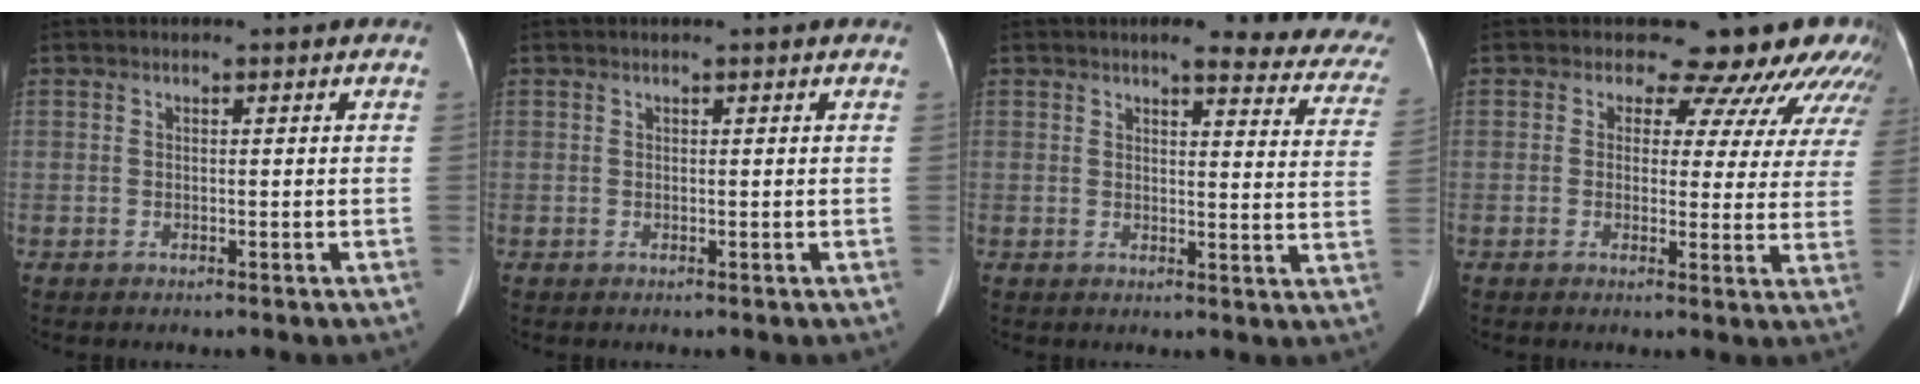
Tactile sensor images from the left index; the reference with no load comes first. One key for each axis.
{"total": 1.0, "fx": 0.8, "fy": -0.1, "fz": 0.5, "tx": -0.007, "ty": 0.013, "tz": 0.015}
{"total": 16.3, "fx": 14.8, "fy": 3.1, "fz": 6.2, "tx": -0.039, "ty": -0.047, "tz": 0.137}
{"total": 14.4, "fx": 12.6, "fy": 5.5, "fz": 4.3, "tx": -0.028, "ty": -0.023, "tz": 0.104}